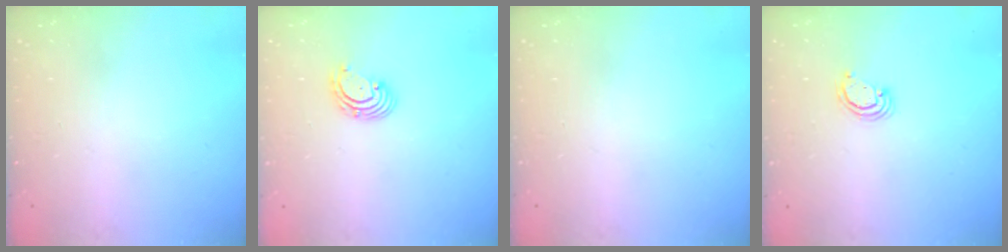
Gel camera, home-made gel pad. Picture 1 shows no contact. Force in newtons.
{"total": 2.7, "press": 2.7, "slide": 0.1}
{"total": 0.0}
{"total": 2.3, "press": 2.3, "slide": 0.3}